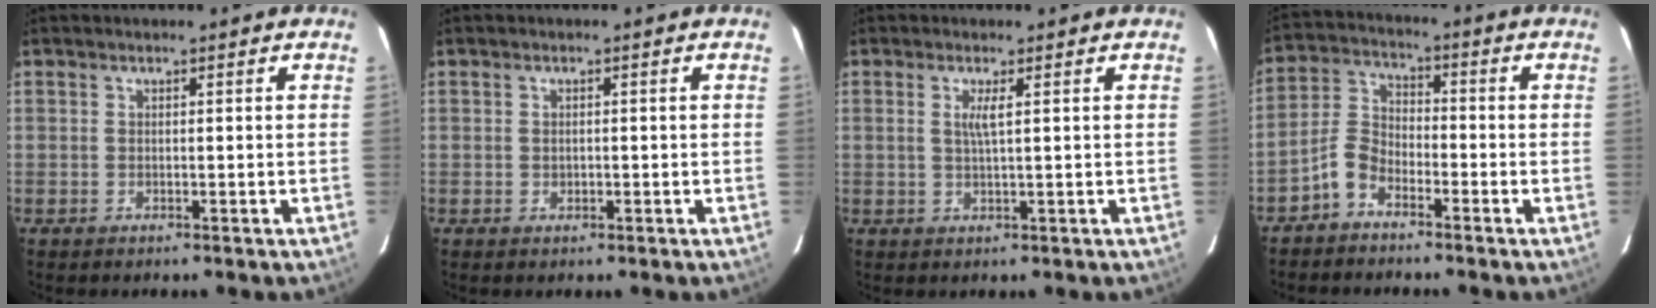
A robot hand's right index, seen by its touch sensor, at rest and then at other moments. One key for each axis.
{"total": 0.7, "fx": -0.1, "fy": 0.7, "fz": 0.2, "tx": -0.001, "ty": 0.000, "tz": -0.001}
{"total": 2.2, "fx": 0.7, "fy": -0.1, "fz": 2.1, "tx": -0.040, "ty": -0.002, "tz": 0.012}
{"total": 5.6, "fx": -4.0, "fy": 3.0, "fz": 2.7, "tx": -0.062, "ty": 0.020, "tz": -0.086}